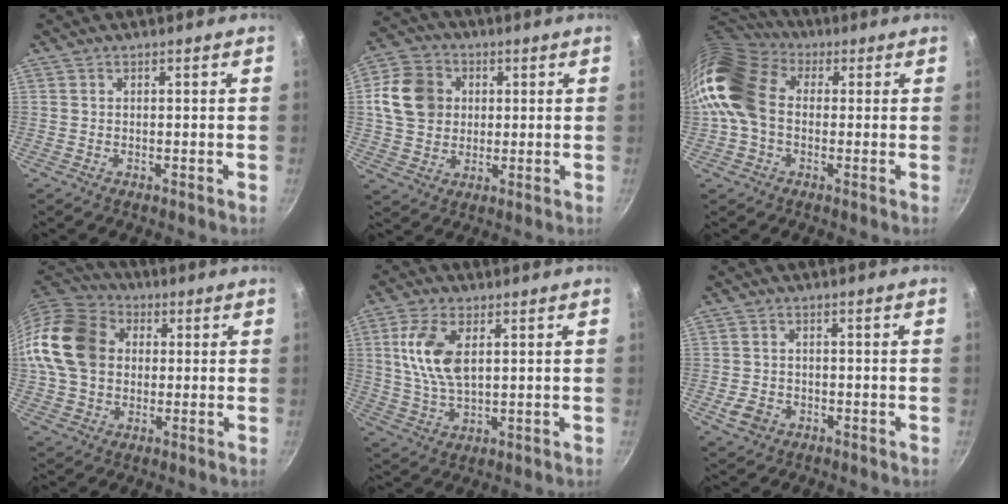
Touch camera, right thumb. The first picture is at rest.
{"total": 12.0, "force": [2.2, 10.1, 6.1], "torque": [-0.085, 0.010, 0.033]}
{"total": 14.7, "force": [0.5, 11.1, 9.6], "torque": [-0.173, 0.029, -0.008]}
{"total": 15.9, "force": [1.8, 12.7, 9.5], "torque": [-0.163, 0.026, 0.019]}
{"total": 10.1, "force": [2.5, 5.1, 8.3], "torque": [-0.162, -0.005, 0.051]}
{"total": 3.9, "force": [-1.6, 3.1, 1.8], "torque": [-0.032, 0.013, -0.027]}